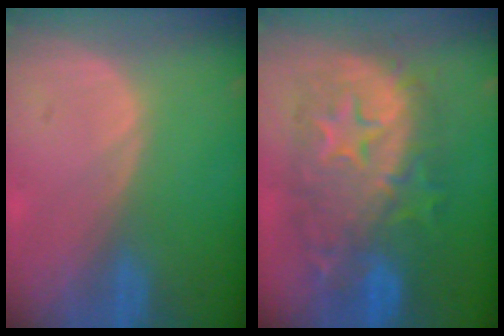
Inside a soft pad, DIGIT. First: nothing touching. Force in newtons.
{"total": 12.6, "press": 12.6, "slide": 1.0}